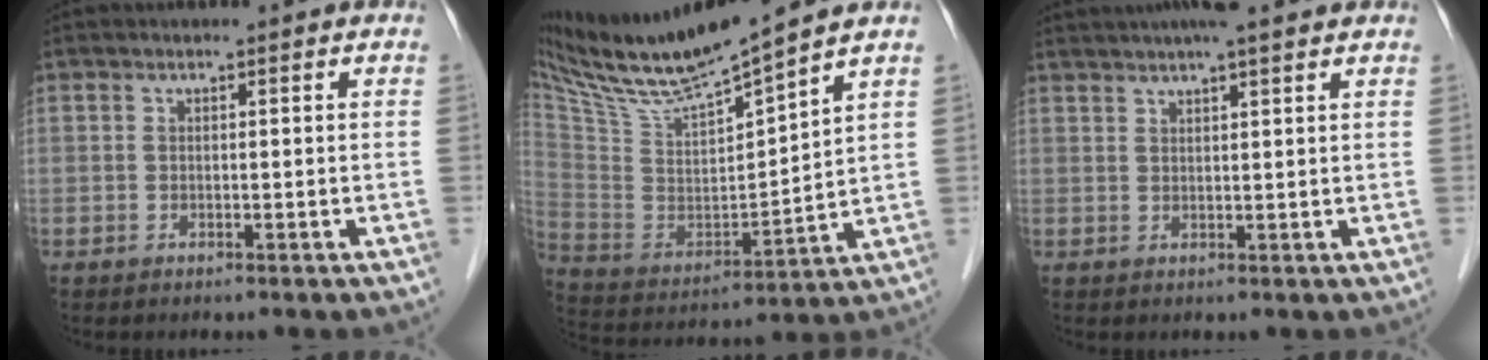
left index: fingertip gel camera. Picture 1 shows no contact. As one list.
[{"total": 17.5, "force": [14.9, 0.1, 9.1], "torque": [-0.170, 0.000, 0.282]}, {"total": 10.6, "force": [8.9, 0.7, 5.7], "torque": [-0.088, 0.035, 0.117]}]